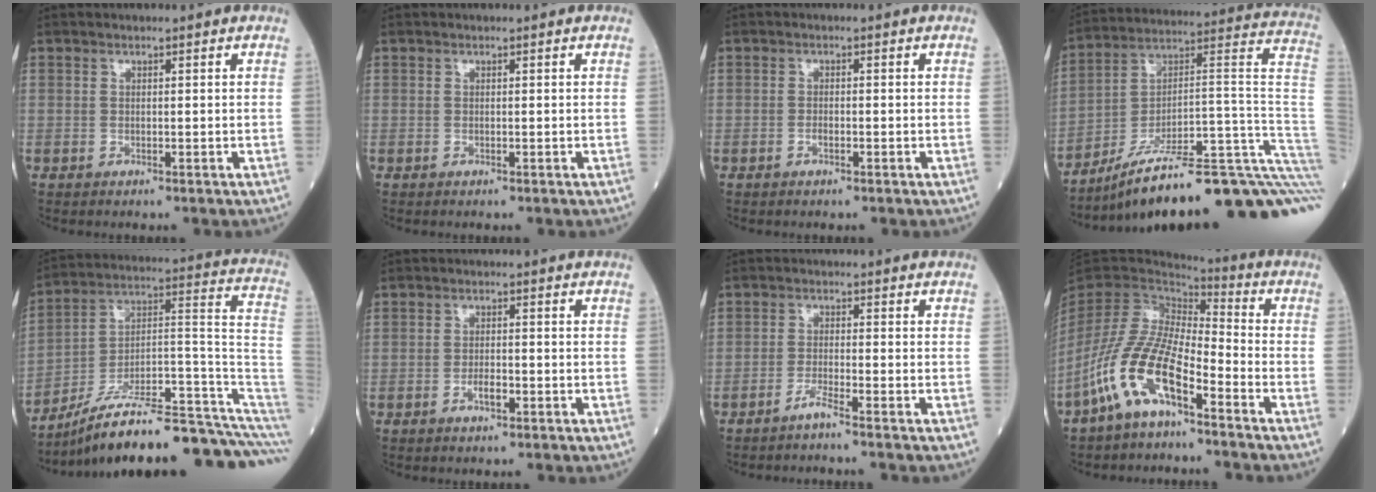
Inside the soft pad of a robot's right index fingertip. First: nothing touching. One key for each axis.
{"total": 0.0}
{"total": 1.1, "fx": -0.5, "fy": 0.4, "fz": 0.9, "tx": -0.016, "ty": 0.002, "tz": -0.009}
{"total": 31.3, "fx": -22.3, "fy": 1.6, "fz": 21.9, "tx": -0.176, "ty": 0.019, "tz": -0.329}
{"total": 25.0, "fx": -20.6, "fy": 1.2, "fz": 14.1, "tx": -0.124, "ty": 0.040, "tz": -0.317}
{"total": 2.3, "fx": -1.1, "fy": 0.7, "fz": 1.9, "tx": -0.031, "ty": 0.003, "tz": -0.017}
{"total": 2.3, "fx": -1.9, "fy": -0.6, "fz": 1.1, "tx": -0.026, "ty": -0.001, "tz": -0.041}
{"total": 12.3, "fx": -6.9, "fy": 3.6, "fz": 9.4, "tx": -0.208, "ty": -0.002, "tz": -0.139}